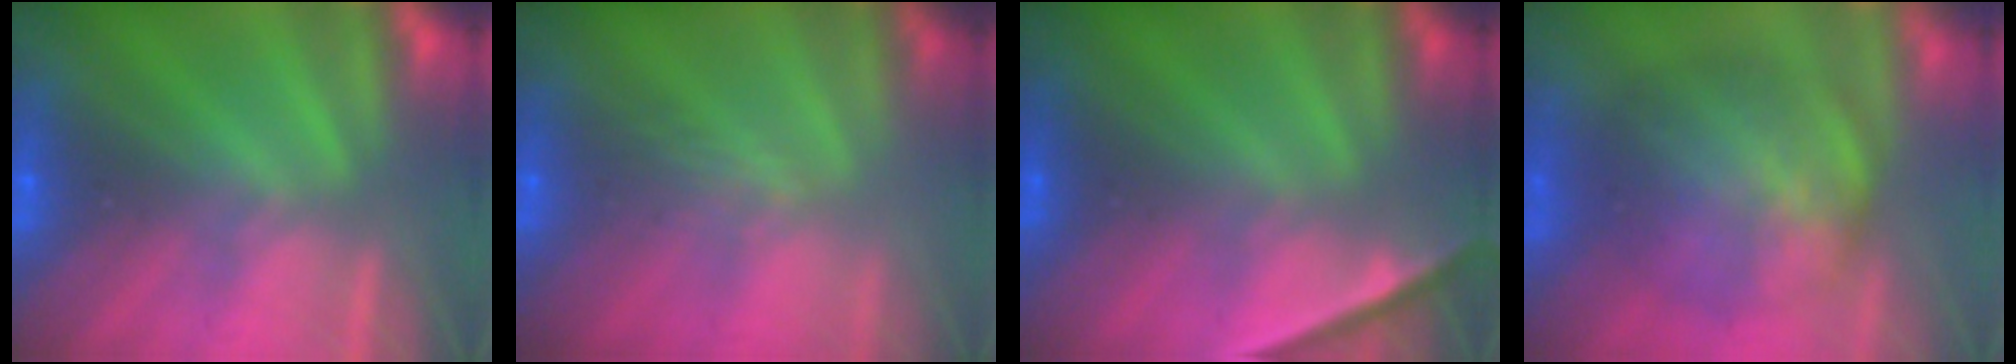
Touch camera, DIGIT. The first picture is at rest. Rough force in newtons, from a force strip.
{"total": 2.9}
{"total": 2.2}
{"total": 7.4}